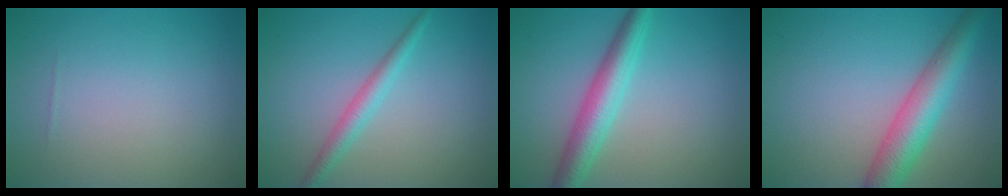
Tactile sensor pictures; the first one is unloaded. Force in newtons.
{"total": 2.1, "press": 2.1, "slide": 0.1}
{"total": 4.4, "press": 4.4, "slide": 0.1}
{"total": 5.4, "press": 5.4, "slide": 0.2}